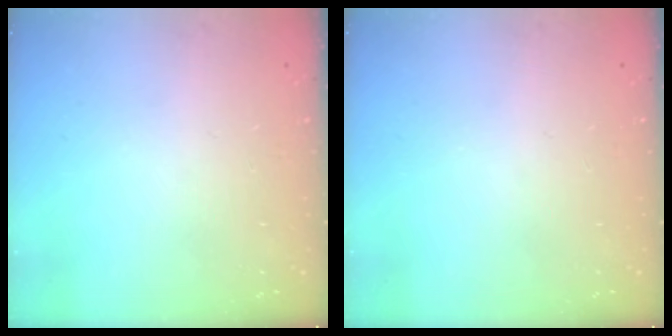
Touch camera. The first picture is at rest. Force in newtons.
{"total": 0.0}